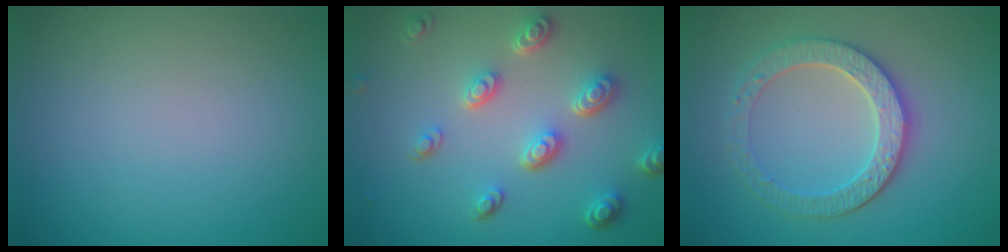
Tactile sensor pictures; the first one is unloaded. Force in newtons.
{"total": 4.7, "press": 3.6, "slide": 3.1}
{"total": 4.2, "press": 3.8, "slide": 1.8}